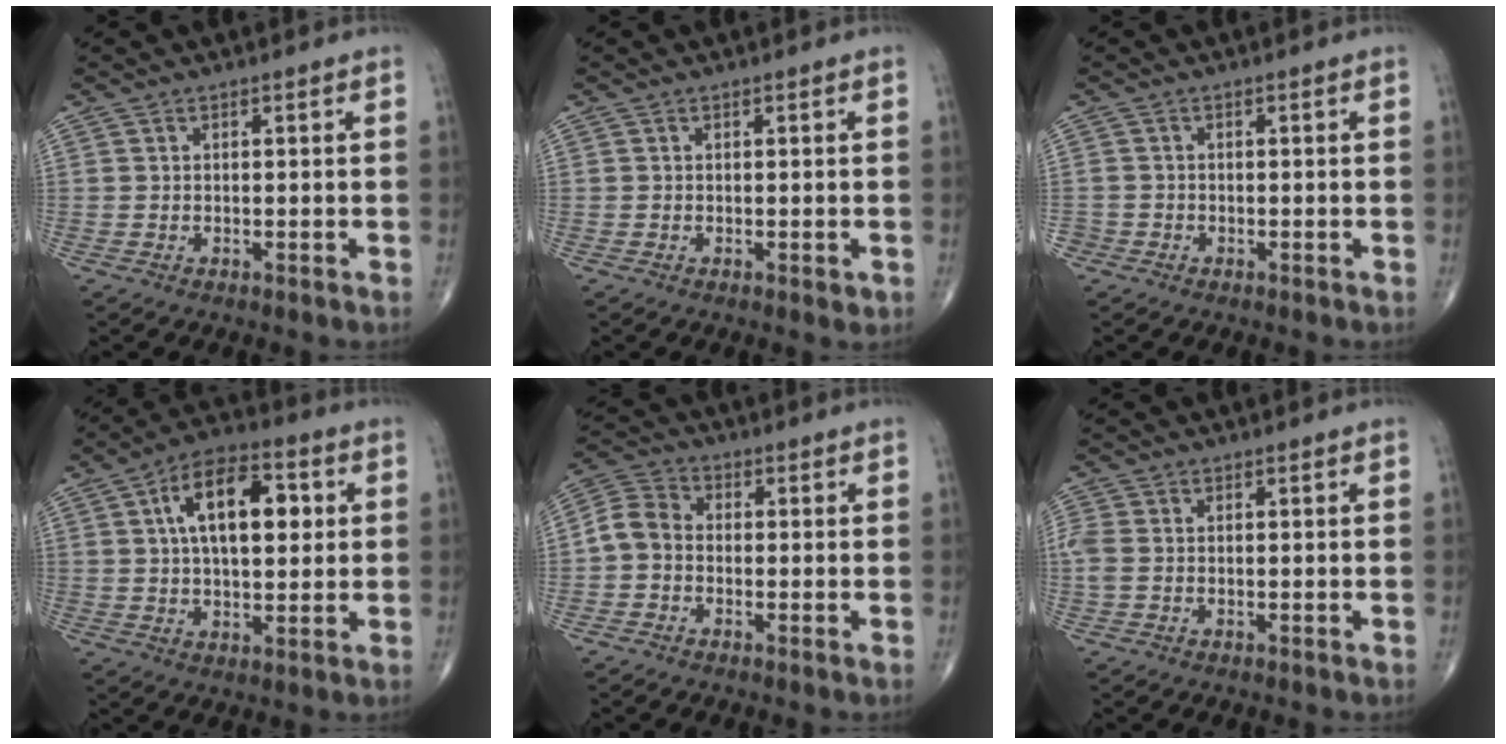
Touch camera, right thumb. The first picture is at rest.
{"total": 1.1, "force": [-0.3, 0.6, 0.9], "torque": [-0.004, -0.001, -0.005]}
{"total": 1.4, "force": [-0.8, 1.2, 0.0], "torque": [0.004, 0.005, -0.020]}
{"total": 14.9, "force": [3.6, 7.6, 12.3], "torque": [-0.182, 0.010, 0.054]}
{"total": 5.7, "force": [-1.0, 4.5, 3.4], "torque": [-0.054, 0.019, -0.037]}
{"total": 2.8, "force": [0.0, 1.9, 2.0], "torque": [-0.073, 0.006, -0.001]}